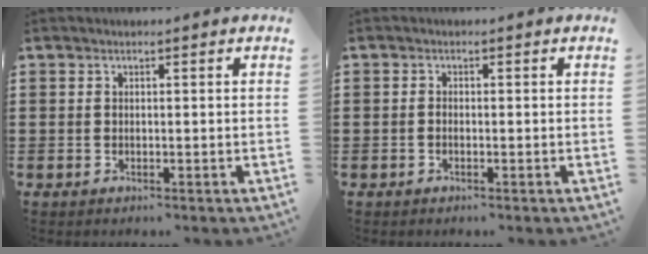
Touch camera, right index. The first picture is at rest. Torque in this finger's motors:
{"motor_torque": [0.25, 0.98, -0.01, -0.01]}